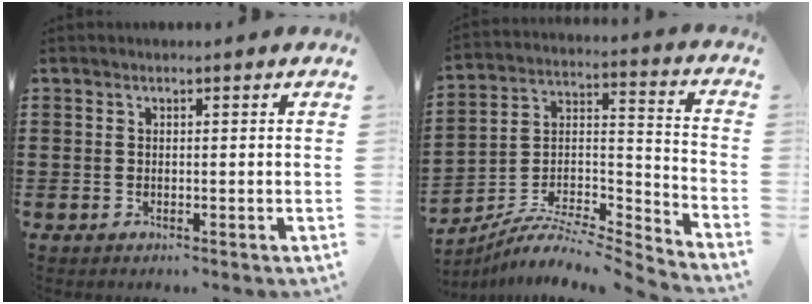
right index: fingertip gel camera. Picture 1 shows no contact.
{"total": 6.4, "force": [-5.5, 2.1, 2.6], "torque": [-0.052, 0.001, -0.111]}